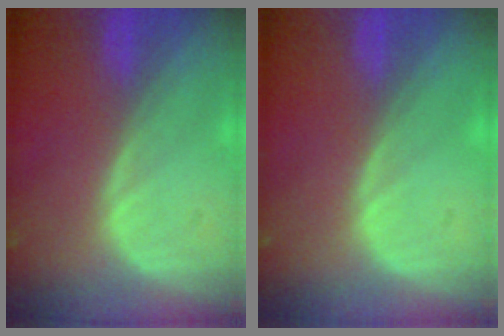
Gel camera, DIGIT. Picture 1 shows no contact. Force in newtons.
{"total": 0.6, "press": 0.2, "slide": 0.5}